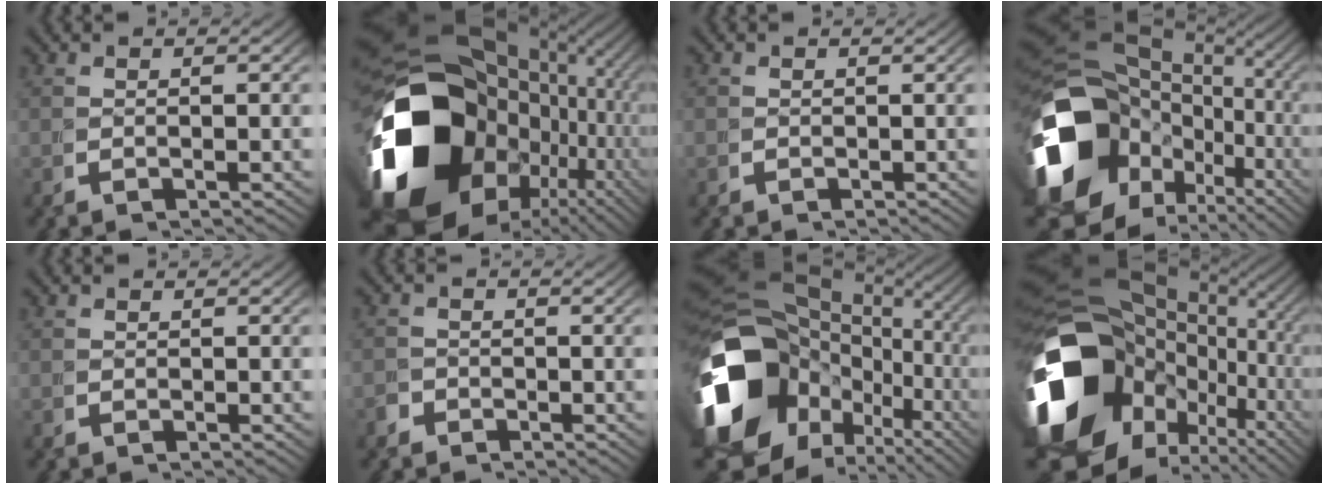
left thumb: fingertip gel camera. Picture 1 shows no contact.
{"total": 30.6, "force": [-2.1, 19.9, 23.1], "torque": [-0.375, -0.037, -0.025]}
{"total": 1.4, "force": [-0.5, 1.1, -0.6], "torque": [0.010, -0.011, -0.008]}
{"total": 19.8, "force": [-1.2, 14.4, 13.4], "torque": [-0.283, -0.059, 0.006]}
{"total": 0.6, "force": [-0.1, 0.3, -0.5], "torque": [0.010, -0.003, 0.001]}
{"total": 2.1, "force": [-1.4, 1.2, -1.0], "torque": [0.025, -0.010, -0.028]}
{"total": 21.8, "force": [-1.0, 15.7, 15.1], "torque": [-0.310, -0.058, 0.007]}
{"total": 25.1, "force": [-0.9, 17.0, 18.3], "torque": [-0.331, -0.045, 0.001]}